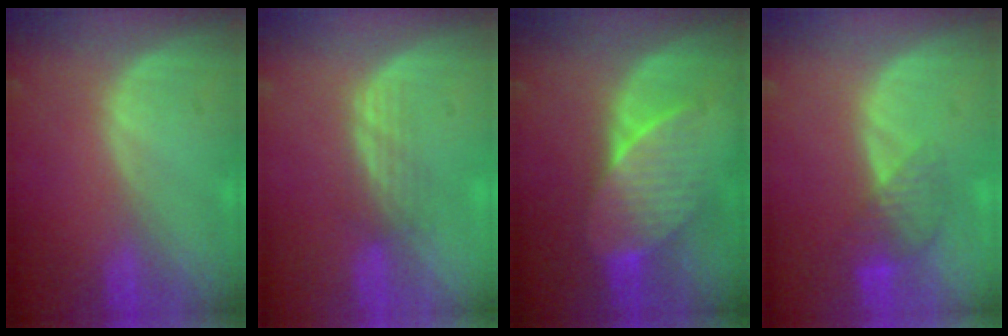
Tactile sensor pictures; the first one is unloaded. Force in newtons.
{"total": 2.9, "press": 2.6, "slide": 1.3}
{"total": 7.3, "press": 6.9, "slide": 2.1}
{"total": 4.2, "press": 3.7, "slide": 1.9}